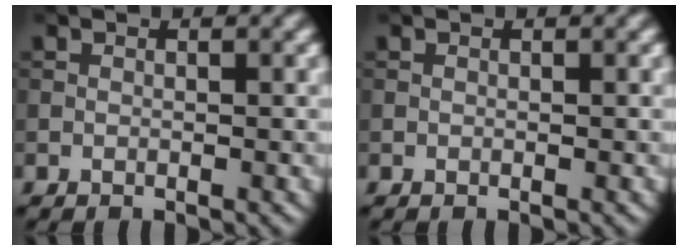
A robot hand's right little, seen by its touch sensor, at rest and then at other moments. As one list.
[{"total": 0.0}]